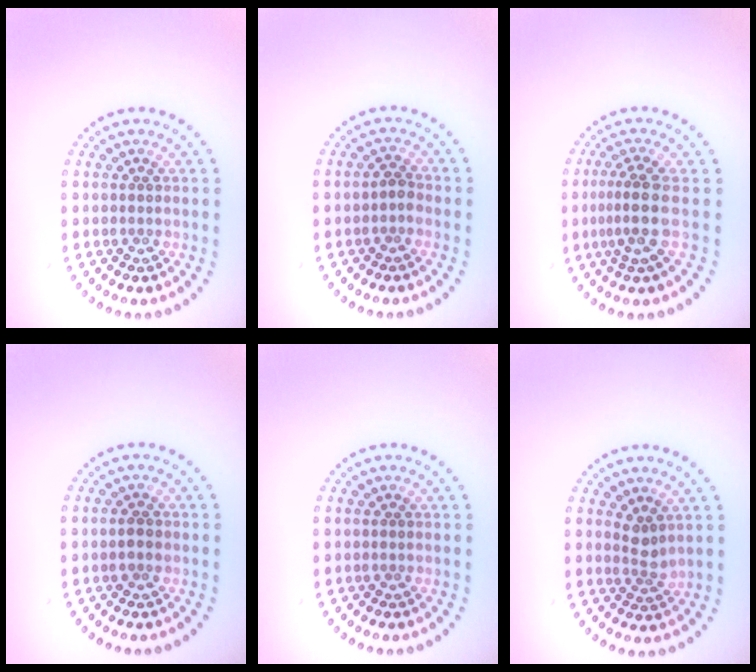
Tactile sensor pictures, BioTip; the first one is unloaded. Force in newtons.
{"total": 1.1, "press": 0.9, "slide": 0.5}
{"total": 2.8, "press": 2.0, "slide": 1.9}
{"total": 1.2, "press": 1.2, "slide": 0.1}
{"total": 0.0}
{"total": 1.8, "press": 1.3, "slide": 1.3}